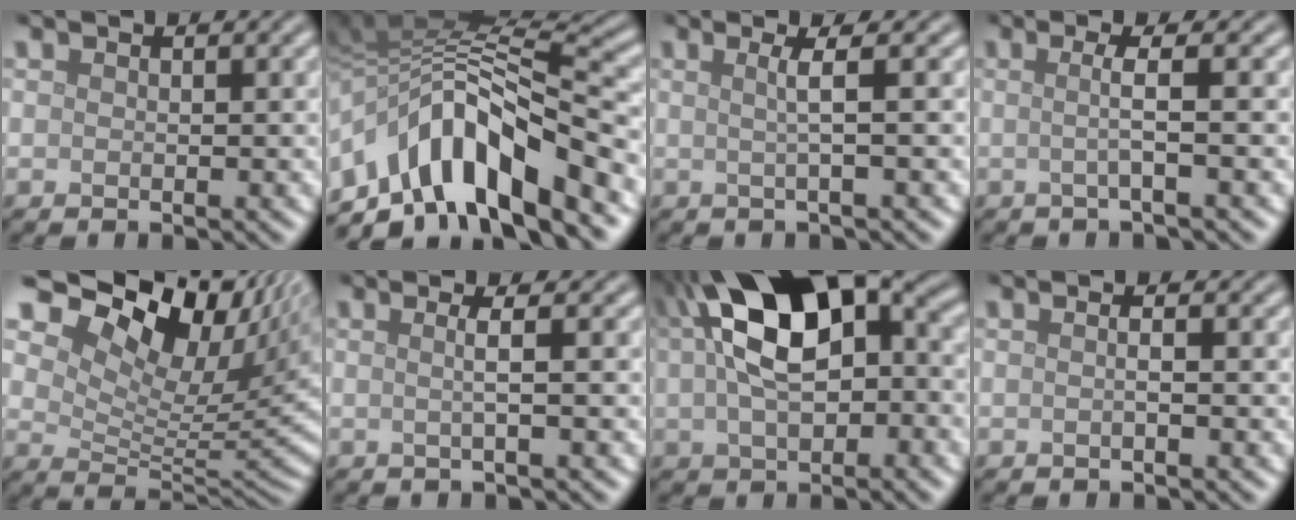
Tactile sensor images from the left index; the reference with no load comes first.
{"total": 10.6, "force": [-5.5, 4.0, 8.1], "torque": [-0.122, 0.011, -0.097]}
{"total": 2.4, "force": [0.3, 0.5, 2.3], "torque": [-0.038, 0.006, -0.003]}
{"total": 2.5, "force": [0.0, 0.5, 2.4], "torque": [-0.041, 0.000, -0.011]}
{"total": 13.5, "force": [7.8, 7.1, 8.4], "torque": [-0.146, 0.026, 0.140]}
{"total": 2.1, "force": [0.1, 0.5, 2.0], "torque": [-0.030, 0.003, -0.008]}
{"total": 12.1, "force": [2.4, 6.3, 10.1], "torque": [-0.172, 0.022, 0.033]}
{"total": 1.1, "force": [-0.1, 0.3, 1.1], "torque": [-0.012, -0.001, -0.007]}